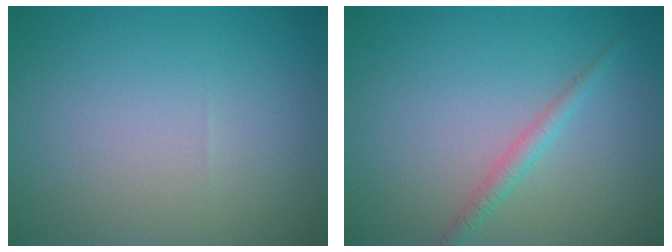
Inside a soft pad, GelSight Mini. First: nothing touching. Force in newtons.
{"total": 1.6, "press": 1.6, "slide": 0.1}